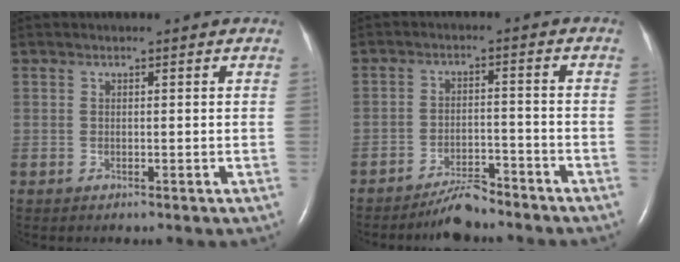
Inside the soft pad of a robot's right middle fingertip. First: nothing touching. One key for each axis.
{"total": 5.2, "fx": -4.8, "fy": 1.1, "fz": 1.8, "tx": -0.034, "ty": -0.008, "tz": -0.083}